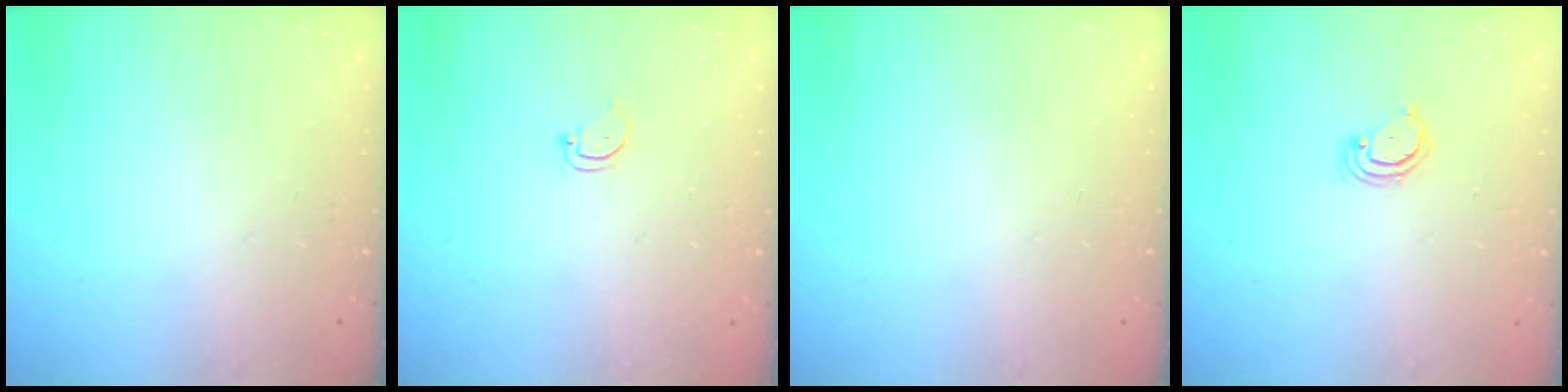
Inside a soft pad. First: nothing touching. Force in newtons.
{"total": 2.9, "press": 2.9, "slide": 0.2}
{"total": 0.0}
{"total": 2.9, "press": 2.9, "slide": 0.2}